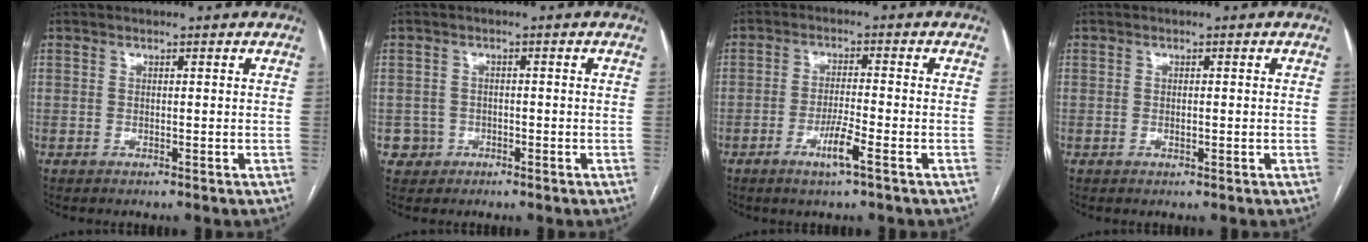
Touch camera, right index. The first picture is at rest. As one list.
[{"total": 2.5, "force": [-0.9, 2.3, -0.3], "torque": [0.012, 0.012, -0.015]}, {"total": 4.6, "force": [-2.3, -0.2, 3.9], "torque": [-0.078, -0.009, -0.046]}, {"total": 0.6, "force": [-0.1, 0.1, 0.6], "torque": [-0.012, -0.001, -0.001]}]